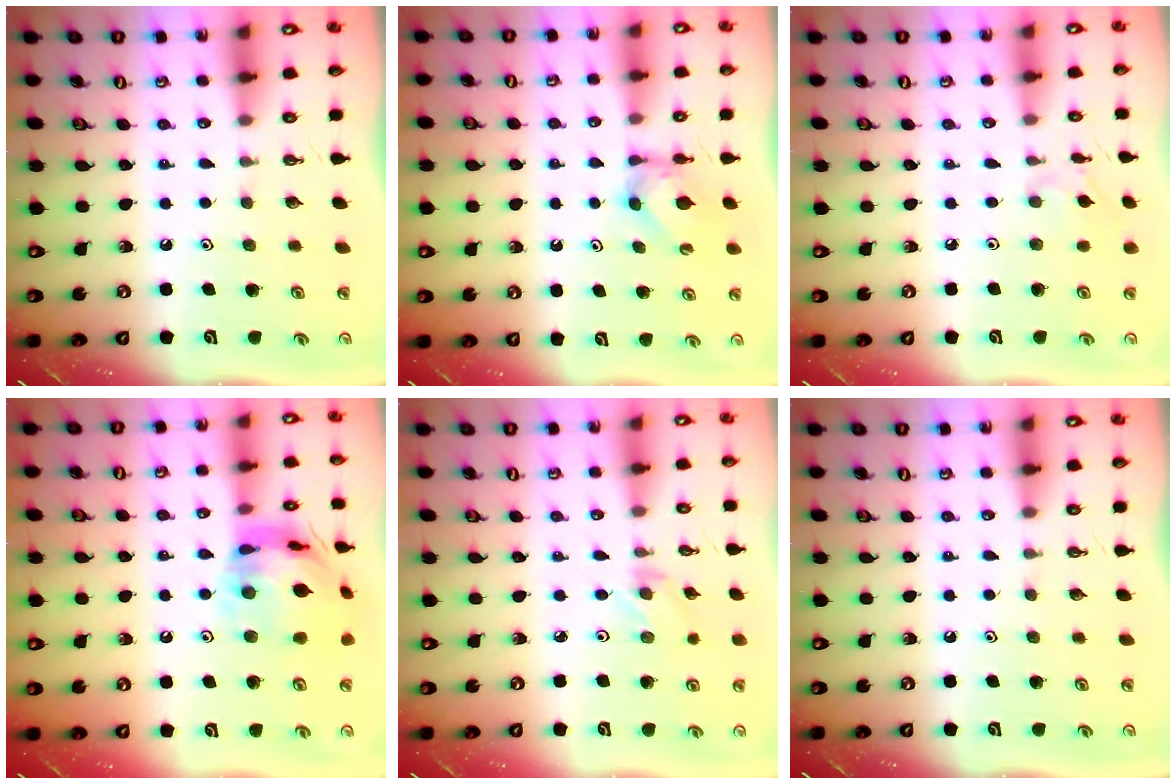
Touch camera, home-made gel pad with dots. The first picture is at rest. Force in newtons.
{"total": 4.7, "press": 4.7, "slide": 0.8}
{"total": 3.5, "press": 3.5, "slide": 0.2}
{"total": 17.4, "press": 17.3, "slide": 1.7}
{"total": 1.2, "press": 1.1, "slide": 0.2}
{"total": 0.0}